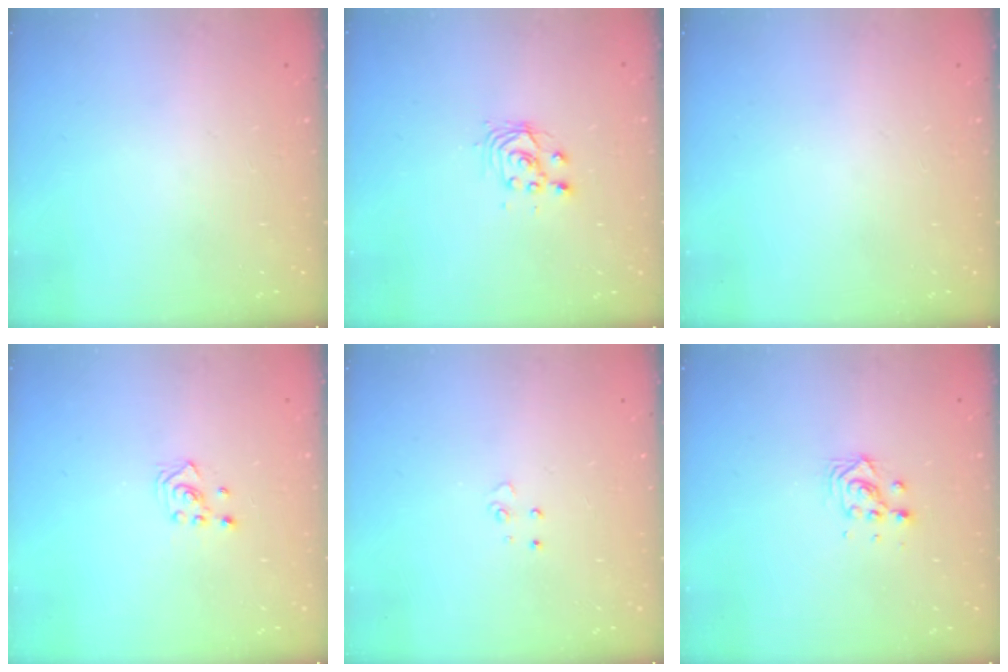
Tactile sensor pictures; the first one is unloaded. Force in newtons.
{"total": 3.4, "press": 3.4, "slide": 0.2}
{"total": 0.0}
{"total": 2.6, "press": 2.4, "slide": 0.9}
{"total": 3.6, "press": 3.6, "slide": 0.4}
{"total": 4.5, "press": 4.5, "slide": 0.2}